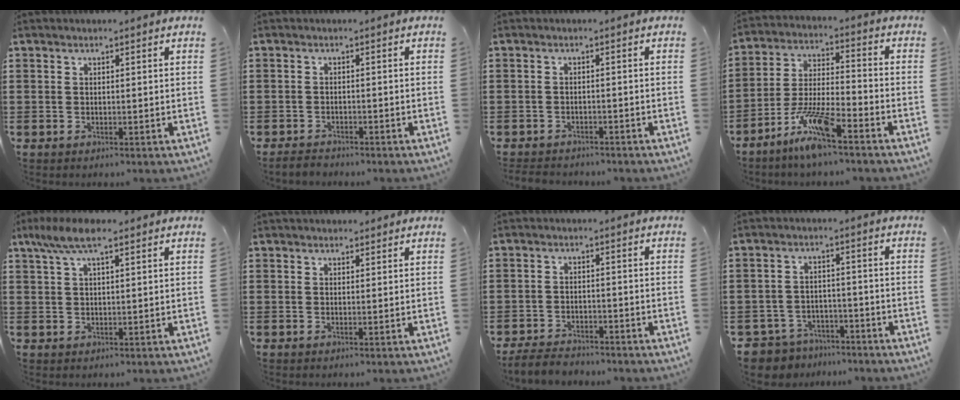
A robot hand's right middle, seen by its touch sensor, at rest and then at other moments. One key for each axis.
{"total": 1.5, "fx": -1.4, "fy": 0.7, "fz": 0.0, "tx": -0.005, "ty": 0.003, "tz": -0.031}
{"total": 2.0, "fx": -2.0, "fy": 0.5, "fz": -0.1, "tx": -0.005, "ty": 0.000, "tz": -0.044}
{"total": 9.0, "fx": -6.4, "fy": 1.2, "fz": 6.1, "tx": -0.136, "ty": -0.008, "tz": -0.126}
{"total": 5.6, "fx": 3.2, "fy": 1.3, "fz": 4.5, "tx": -0.093, "ty": 0.008, "tz": 0.056}
{"total": 1.1, "fx": 1.1, "fy": 0.2, "fz": 0.1, "tx": 0.004, "ty": -0.002, "tz": 0.019}
{"total": 3.4, "fx": -3.3, "fy": 0.9, "fz": 0.3, "tx": -0.017, "ty": 0.002, "tz": -0.072}
{"total": 4.4, "fx": -4.3, "fy": 1.0, "fz": 0.0, "tx": -0.022, "ty": -0.003, "tz": -0.094}